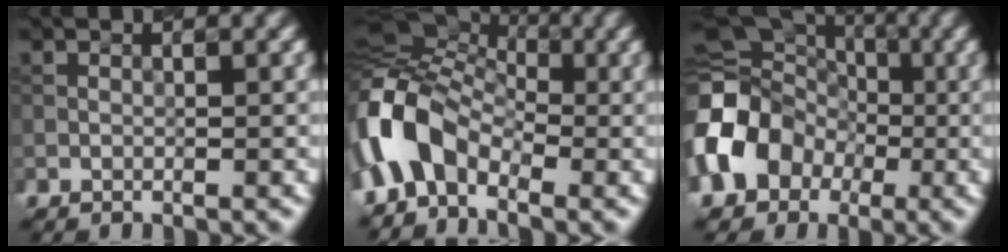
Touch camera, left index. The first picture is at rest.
{"total": 7.5, "force": [-2.8, 5.0, 4.8], "torque": [-0.092, 0.010, -0.073]}
{"total": 11.1, "force": [-2.3, 9.4, 5.4], "torque": [-0.098, -0.004, -0.065]}